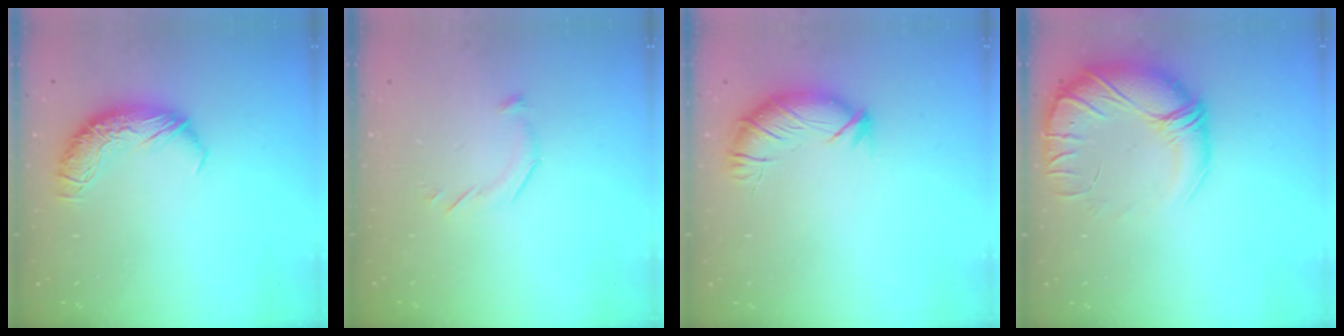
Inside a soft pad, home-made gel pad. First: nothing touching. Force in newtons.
{"total": 6.5, "press": 6.4, "slide": 0.7}
{"total": 3.6, "press": 3.6, "slide": 0.7}
{"total": 3.7, "press": 1.7, "slide": 3.3}